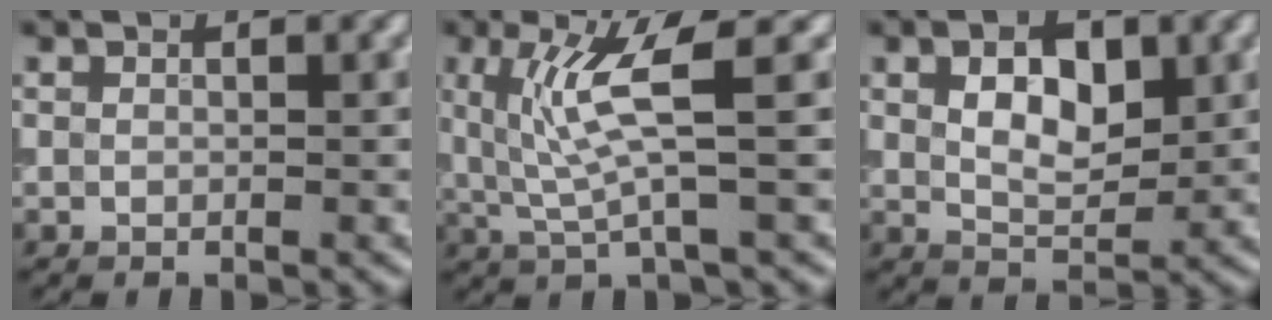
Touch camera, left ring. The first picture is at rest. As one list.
[{"total": 4.8, "force": [0.9, 0.6, 4.7], "torque": [-0.107, -0.004, 0.025]}, {"total": 4.6, "force": [1.1, 2.6, 3.6], "torque": [-0.063, 0.002, 0.019]}]